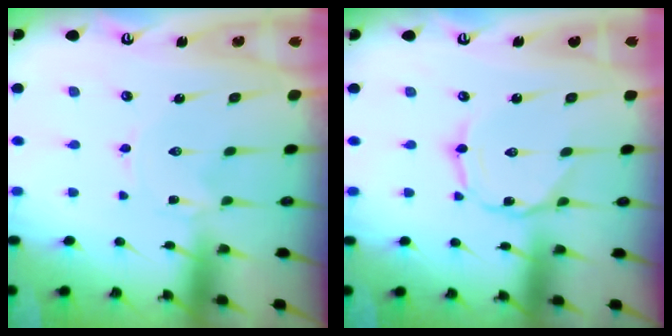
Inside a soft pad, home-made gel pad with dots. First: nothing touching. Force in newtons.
{"total": 1.7, "press": 1.7, "slide": 0.3}